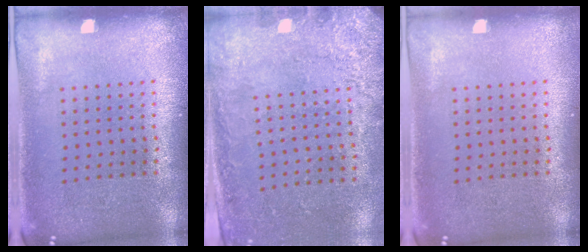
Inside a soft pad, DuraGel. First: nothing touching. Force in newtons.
{"total": 2.7, "press": 2.2, "slide": 1.5}
{"total": 0.0}